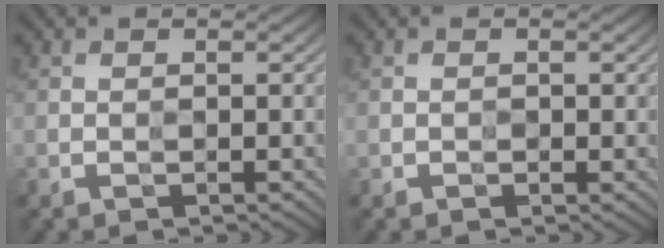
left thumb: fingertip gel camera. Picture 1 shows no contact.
{"total": 0.0}